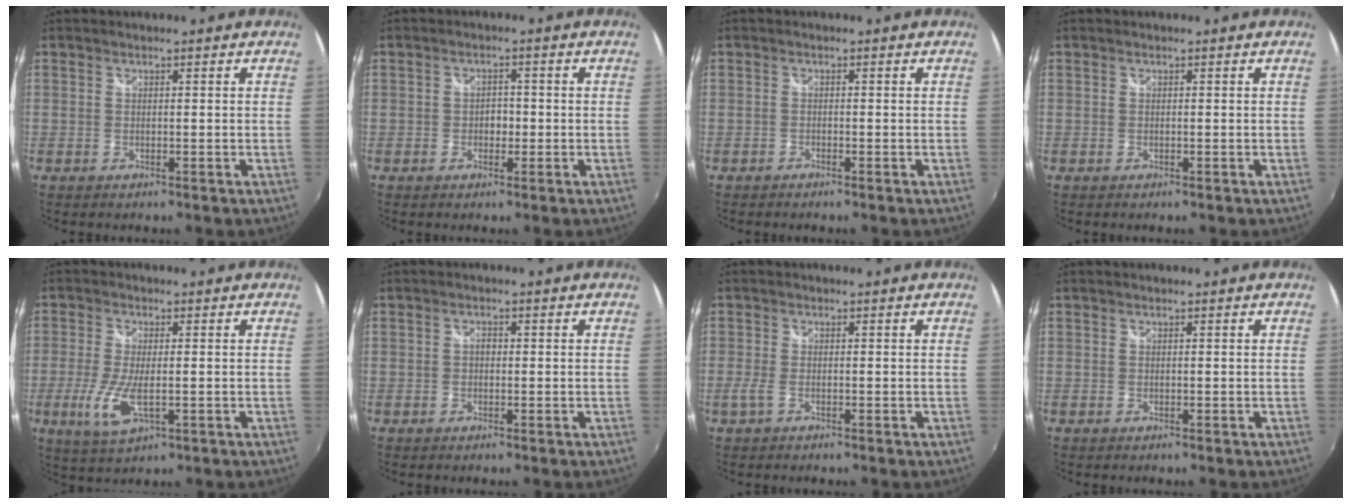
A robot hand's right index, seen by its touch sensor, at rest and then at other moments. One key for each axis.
{"total": 2.1, "fx": -0.4, "fy": 1.7, "fz": 1.2, "tx": -0.017, "ty": 0.008, "tz": -0.007}
{"total": 0.6, "fx": -0.6, "fy": 0.2, "fz": 0.1, "tx": -0.005, "ty": -0.002, "tz": -0.014}
{"total": 0.0}
{"total": 7.7, "fx": -2.0, "fy": 2.5, "fz": 7.0, "tx": -0.153, "ty": -0.014, "tz": -0.036}
{"total": 1.1, "fx": -0.1, "fy": 0.9, "fz": 0.7, "tx": -0.012, "ty": 0.004, "tz": -0.005}
{"total": 1.9, "fx": -0.9, "fy": 0.7, "fz": 1.5, "tx": -0.035, "ty": -0.004, "tz": -0.019}
{"total": 0.0}